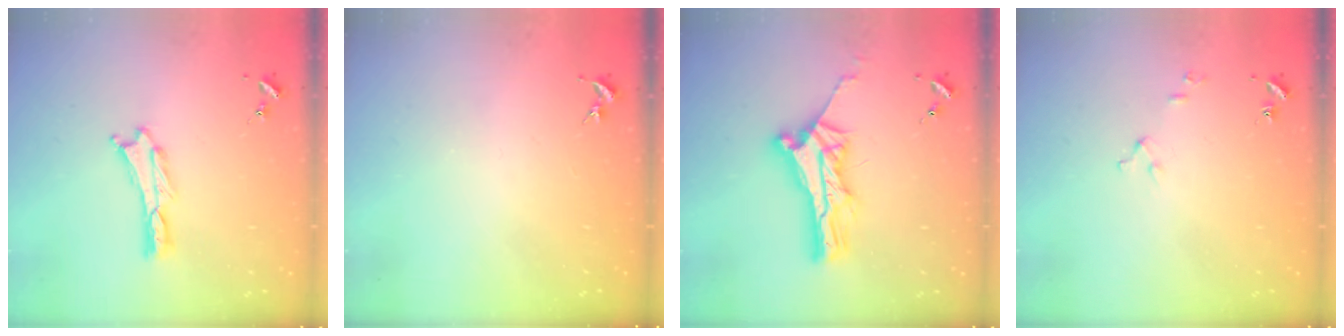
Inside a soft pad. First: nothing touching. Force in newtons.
{"total": 0.0}
{"total": 7.4, "press": 7.4, "slide": 0.6}
{"total": 2.6, "press": 2.6, "slide": 0.3}